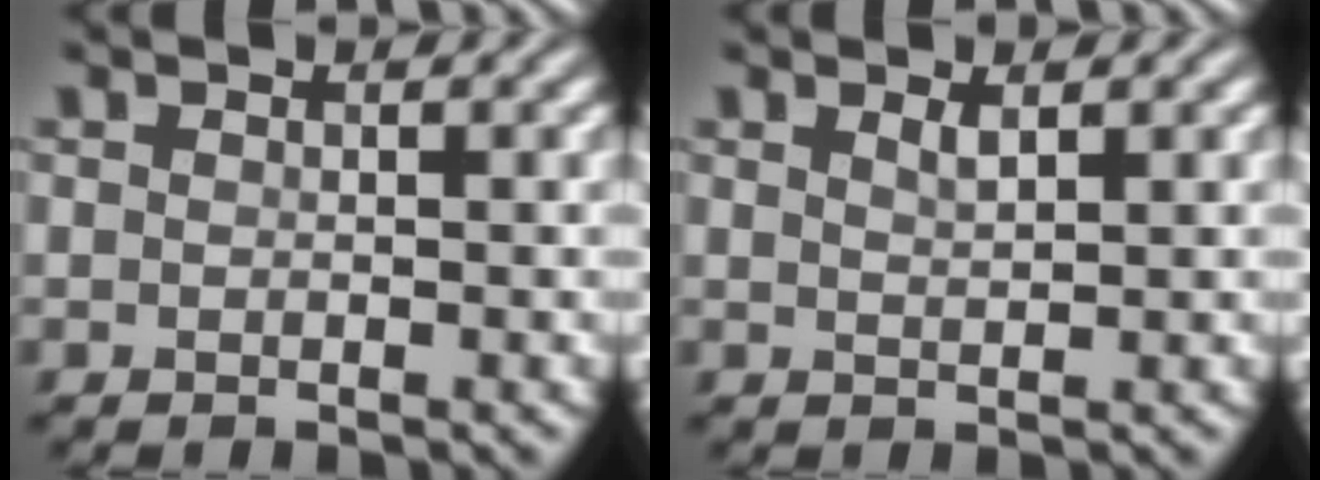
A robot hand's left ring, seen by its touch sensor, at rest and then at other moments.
{"total": 1.1, "force": [0.7, 0.2, 0.7], "torque": [-0.012, 0.000, 0.012]}